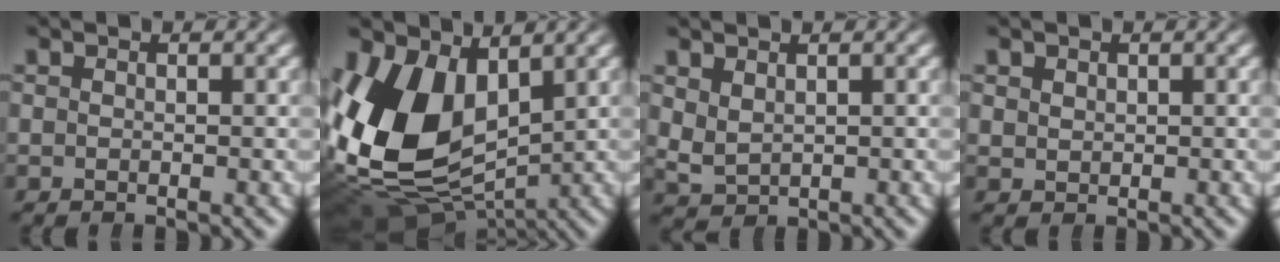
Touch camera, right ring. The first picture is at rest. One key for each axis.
{"total": 13.5, "fx": -0.9, "fy": 9.9, "fz": 9.2, "tx": -0.217, "ty": -0.052, "tz": 0.013}
{"total": 1.9, "fx": 1.1, "fy": 1.4, "fz": 0.7, "tx": -0.030, "ty": -0.015, "tz": 0.037}
{"total": 0.9, "fx": 0.9, "fy": 0.3, "fz": 0.0, "tx": -0.002, "ty": -0.007, "tz": 0.026}